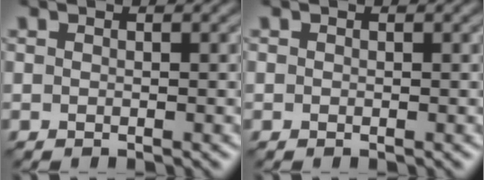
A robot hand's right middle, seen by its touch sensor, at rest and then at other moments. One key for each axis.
{"total": 0.0}